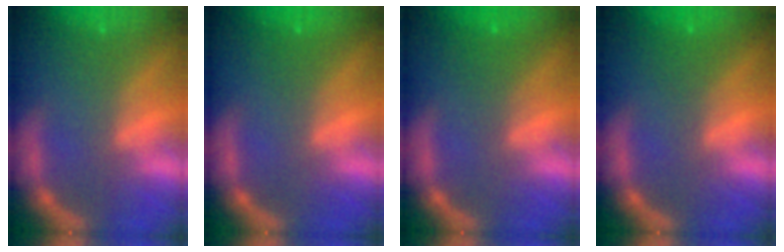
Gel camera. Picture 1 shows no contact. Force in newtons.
{"total": 0.9}
{"total": 2.0}
{"total": 1.5}